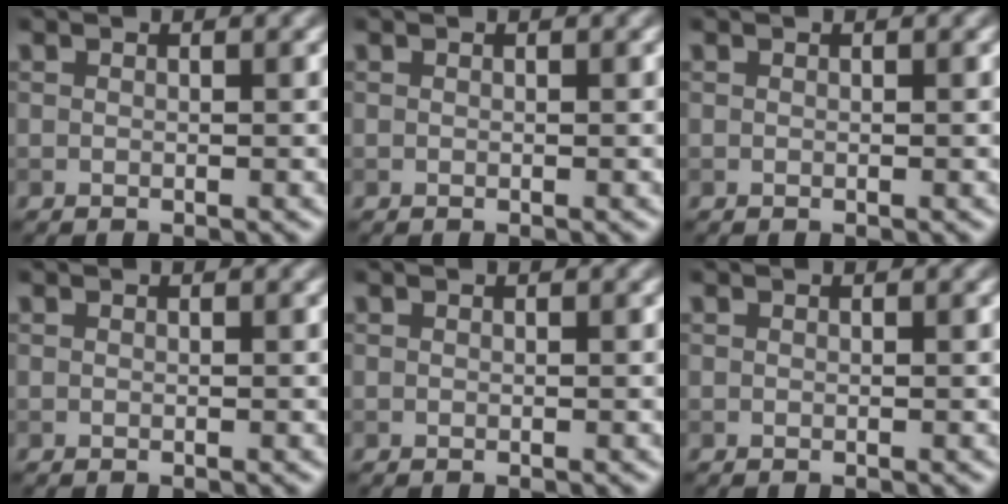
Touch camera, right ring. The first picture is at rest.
{"total": 0.0}
{"total": 0.0}
{"total": 0.0}
{"total": 0.0}
{"total": 0.0}